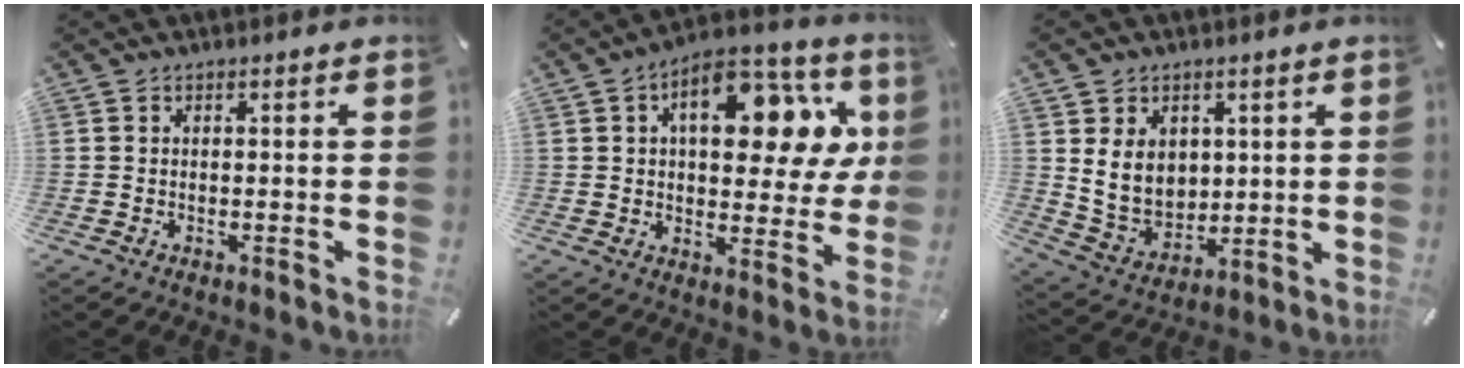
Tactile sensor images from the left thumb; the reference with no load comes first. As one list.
[{"total": 18.4, "force": [6.4, 10.0, 14.1], "torque": [-0.188, -0.028, 0.101]}, {"total": 9.3, "force": [3.3, 7.9, 3.5], "torque": [-0.075, -0.021, 0.064]}]